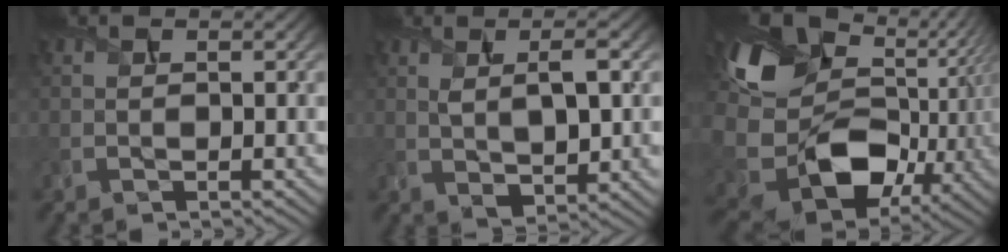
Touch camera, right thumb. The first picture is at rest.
{"total": 6.1, "force": [1.3, 2.4, 5.5], "torque": [-0.105, -0.002, 0.027]}
{"total": 17.8, "force": [-0.8, 13.3, 11.8], "torque": [-0.250, -0.026, -0.002]}